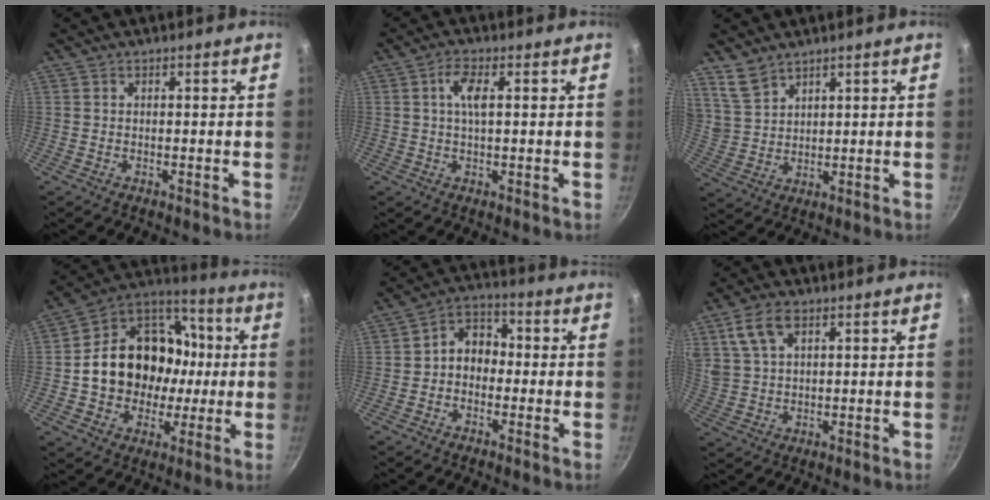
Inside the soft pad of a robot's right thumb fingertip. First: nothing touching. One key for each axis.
{"total": 4.5, "fx": 1.0, "fy": 1.5, "fz": 4.1, "tx": -0.084, "ty": 0.007, "tz": 0.018}
{"total": 5.6, "fx": 4.5, "fy": 2.8, "fz": 1.8, "tx": -0.029, "ty": -0.013, "tz": 0.104}
{"total": 21.9, "fx": -0.1, "fy": 18.0, "fz": 12.6, "tx": -0.185, "ty": 0.044, "tz": 0.001}
{"total": 6.8, "fx": -0.7, "fy": 5.4, "fz": 4.1, "tx": -0.027, "ty": 0.027, "tz": -0.029}
{"total": 7.7, "fx": 3.6, "fy": 4.4, "fz": 5.1, "tx": -0.094, "ty": 0.000, "tz": 0.076}